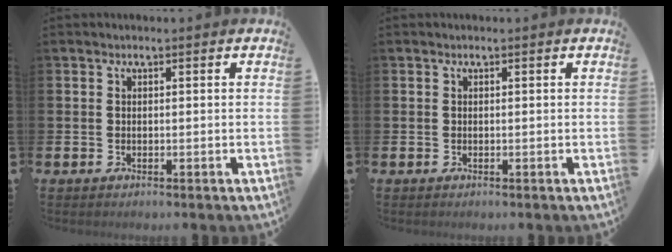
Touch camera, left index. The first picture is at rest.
{"total": 0.0}